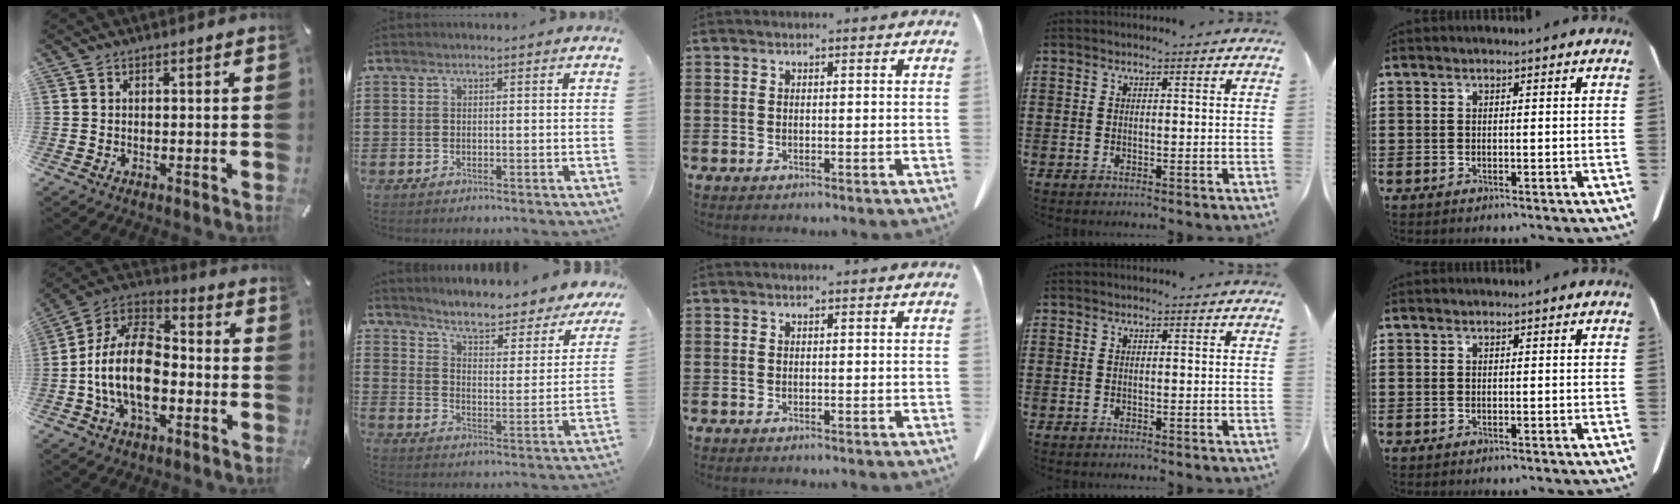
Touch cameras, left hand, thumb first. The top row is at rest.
{"thumb": {"total": 16.7, "force": [-4.9, 10.2, 12.3], "torque": [-0.265, 0.023, -0.093]}, "index": {"total": 5.3, "force": [4.8, 0.2, 2.2], "torque": [-0.063, -0.038, 0.073]}}